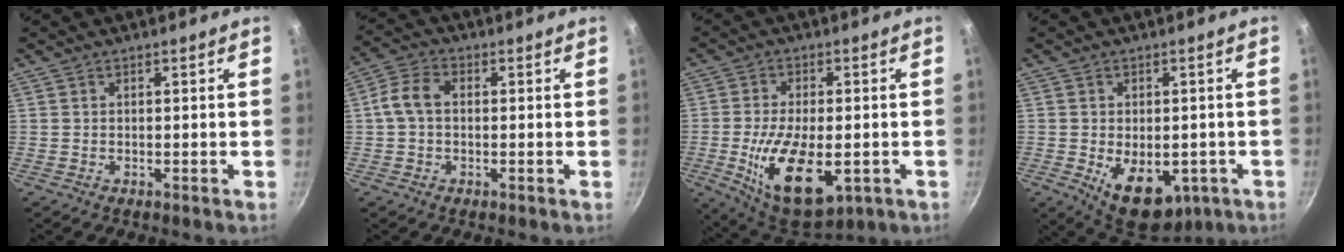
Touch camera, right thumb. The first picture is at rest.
{"total": 5.9, "force": [0.2, 4.0, 4.3], "torque": [-0.087, 0.019, -0.003]}
{"total": 16.0, "force": [-3.9, 7.8, 13.4], "torque": [-0.227, -0.010, -0.044]}
{"total": 12.6, "force": [-4.1, 7.6, 9.1], "torque": [-0.118, 0.000, -0.041]}